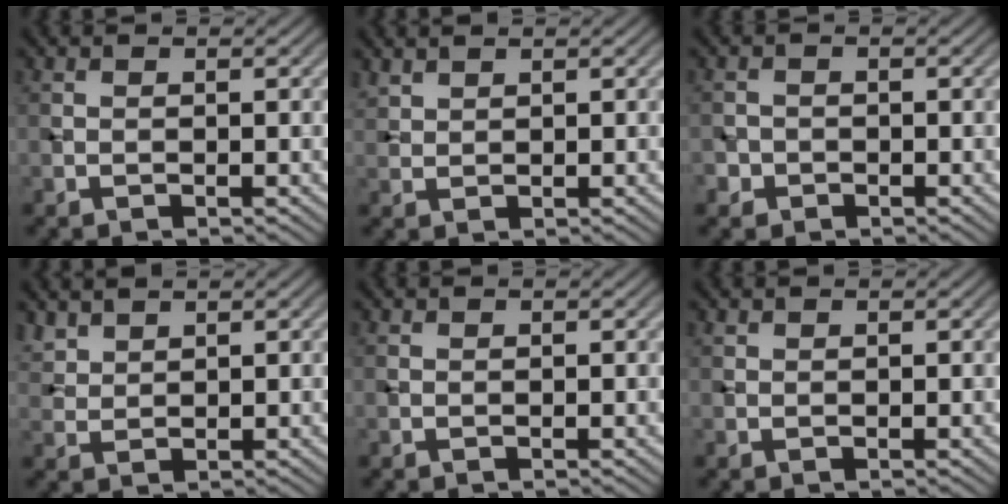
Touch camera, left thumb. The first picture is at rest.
{"total": 1.6, "force": [1.4, 0.5, 0.5], "torque": [-0.016, 0.004, 0.037]}
{"total": 1.6, "force": [-0.8, 1.4, 0.2], "torque": [0.003, -0.002, -0.019]}
{"total": 2.6, "force": [2.2, 1.1, 0.9], "torque": [-0.026, 0.005, 0.054]}
{"total": 0.0}
{"total": 0.6, "force": [0.5, 0.2, 0.1], "torque": [-0.003, 0.000, 0.012]}